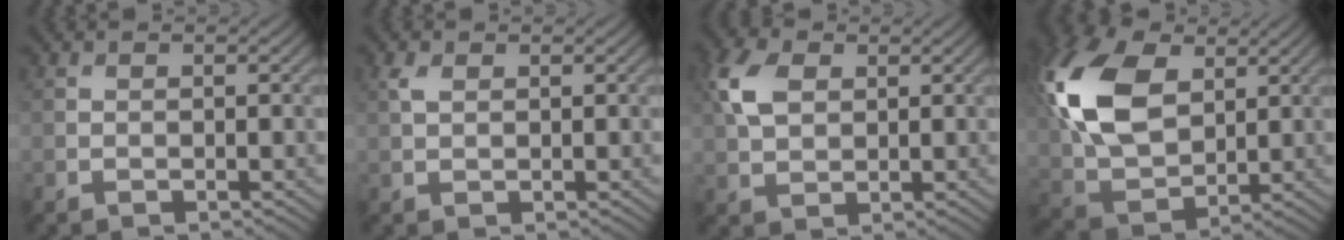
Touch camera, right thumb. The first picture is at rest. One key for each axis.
{"total": 1.6, "fx": 0.7, "fy": 0.9, "fz": 1.1, "tx": -0.029, "ty": 0.004, "tz": 0.015}
{"total": 5.8, "fx": 1.9, "fy": 3.8, "fz": 3.9, "tx": -0.103, "ty": 0.010, "tz": 0.034}
{"total": 15.4, "fx": 4.5, "fy": 9.6, "fz": 11.1, "tx": -0.283, "ty": 0.027, "tz": 0.084}